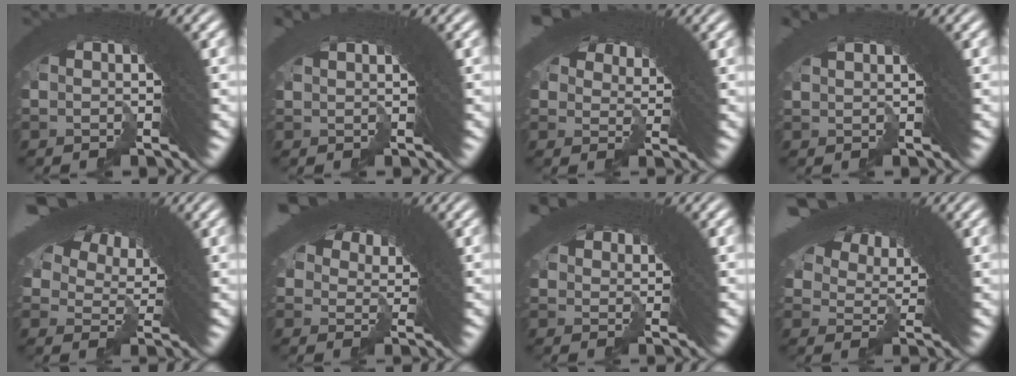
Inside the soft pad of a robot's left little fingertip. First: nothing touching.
{"total": 0.7, "force": [0.1, -0.6, -0.3], "torque": [0.015, -0.003, 0.007]}
{"total": 2.8, "force": [0.6, 2.6, 0.6], "torque": [-0.001, -0.028, 0.022]}
{"total": 0.8, "force": [0.3, -0.6, -0.2], "torque": [0.016, -0.001, 0.011]}
{"total": 5.9, "force": [3.1, 3.7, 3.4], "torque": [-0.055, -0.001, 0.054]}
{"total": 3.4, "force": [1.0, 3.0, 1.3], "torque": [-0.018, -0.026, 0.027]}
{"total": 1.1, "force": [0.7, 0.9, 0.0], "torque": [0.012, -0.021, 0.024]}
{"total": 4.7, "force": [3.3, 2.2, 2.5], "torque": [-0.042, -0.003, 0.062]}